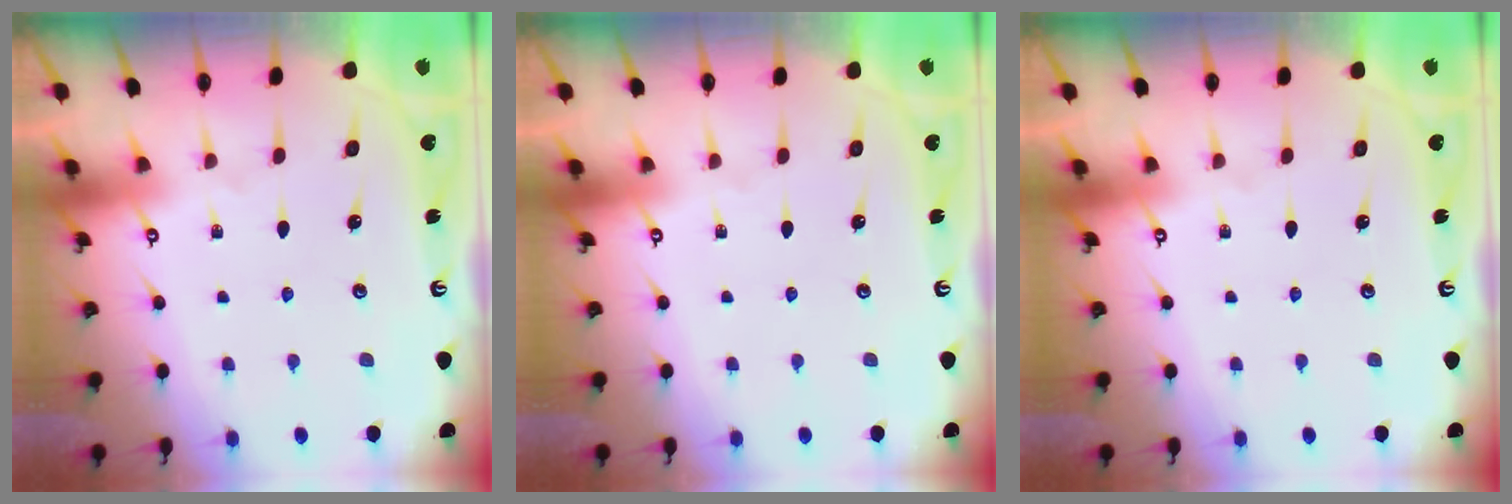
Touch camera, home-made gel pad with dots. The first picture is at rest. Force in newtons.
{"total": 0.0}
{"total": 0.0}